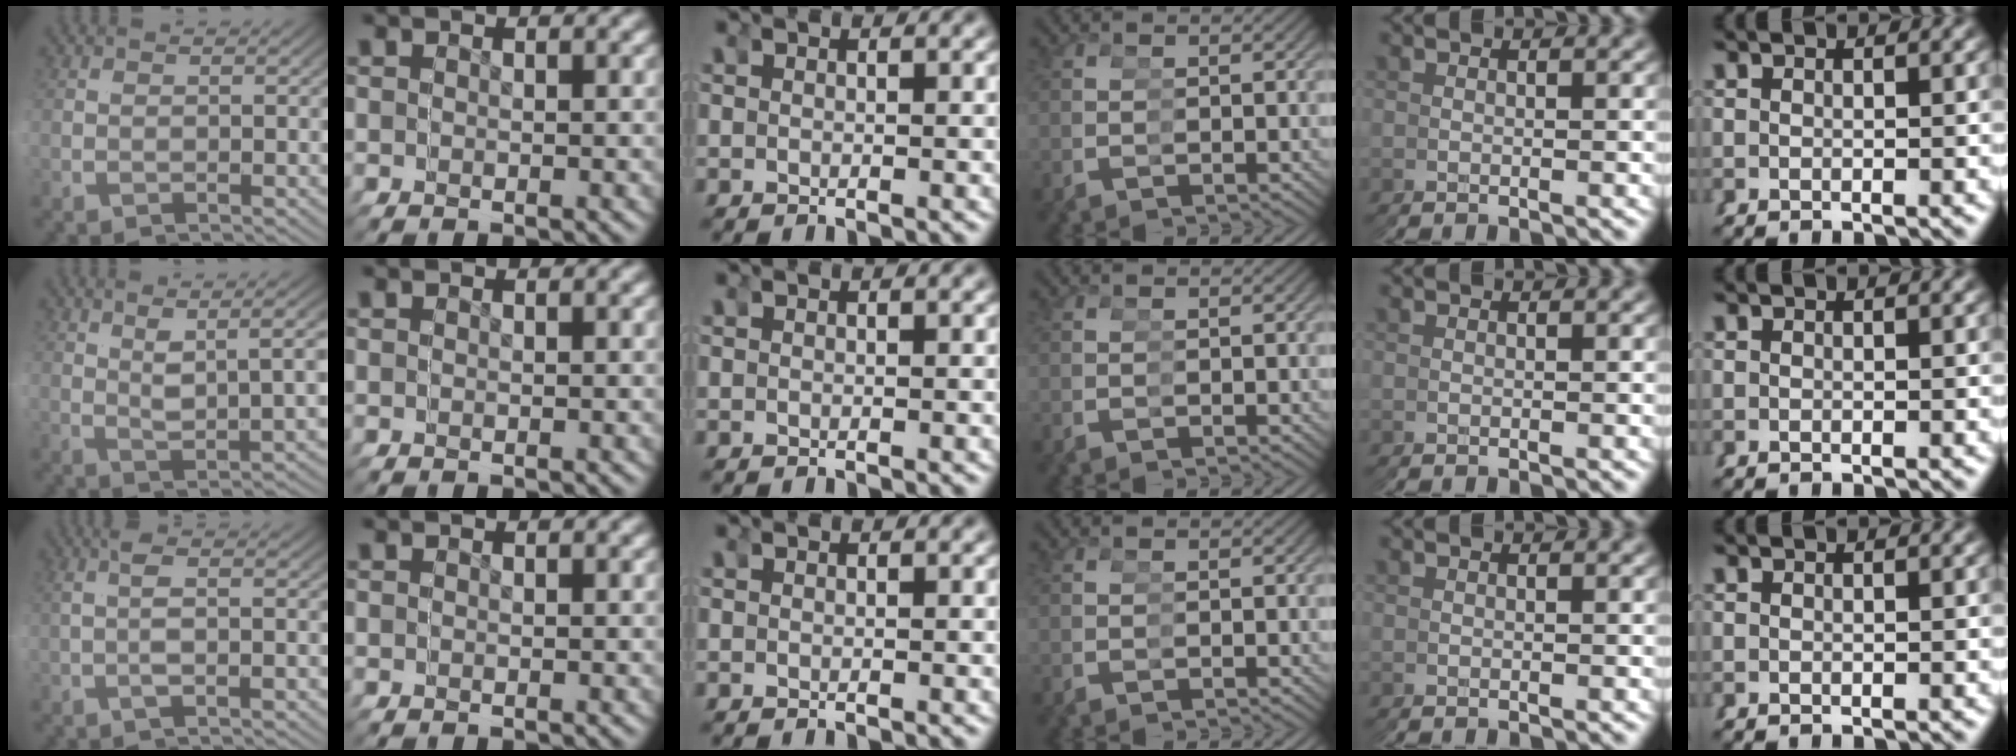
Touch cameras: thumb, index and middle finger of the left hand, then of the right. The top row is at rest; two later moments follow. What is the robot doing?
{"motion": "grasp_and_lifting", "object": "pipette"}